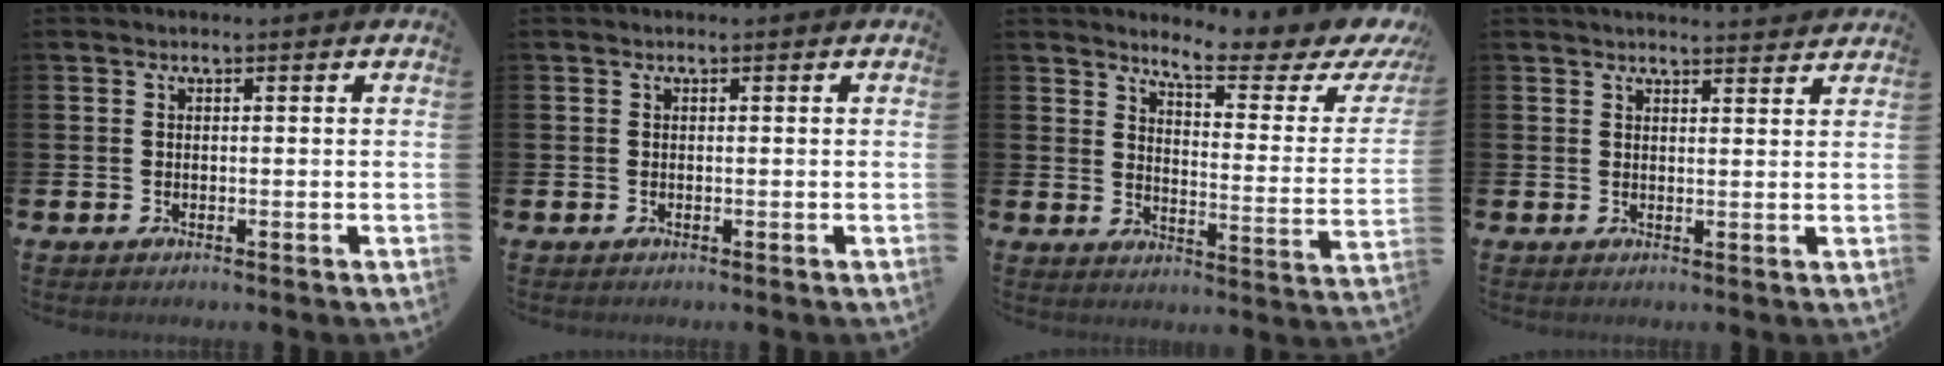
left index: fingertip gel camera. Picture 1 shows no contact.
{"total": 0.0}
{"total": 6.0, "force": [5.1, 0.7, 3.0], "torque": [-0.062, -0.047, 0.074]}
{"total": 2.6, "force": [2.6, 0.0, -0.1], "torque": [0.005, -0.017, 0.044]}